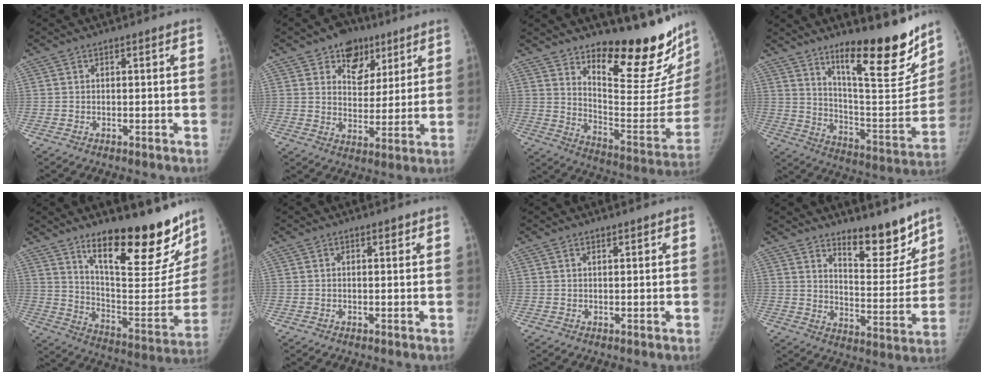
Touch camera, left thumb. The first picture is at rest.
{"total": 10.6, "force": [6.3, 7.5, 4.0], "torque": [-0.017, -0.025, 0.096]}
{"total": 24.4, "force": [18.1, 7.1, 14.7], "torque": [-0.170, -0.147, 0.262]}
{"total": 22.4, "force": [15.6, 5.4, 15.2], "torque": [-0.182, -0.110, 0.246]}
{"total": 27.7, "force": [18.7, 8.8, 18.4], "torque": [-0.219, -0.112, 0.285]}
{"total": 1.0, "force": [0.7, 0.4, 0.6], "torque": [-0.006, -0.004, 0.010]}
{"total": 1.1, "force": [0.9, 0.3, 0.5], "torque": [-0.007, -0.006, 0.015]}
{"total": 12.7, "force": [9.9, 4.2, 6.8], "torque": [-0.054, -0.087, 0.157]}